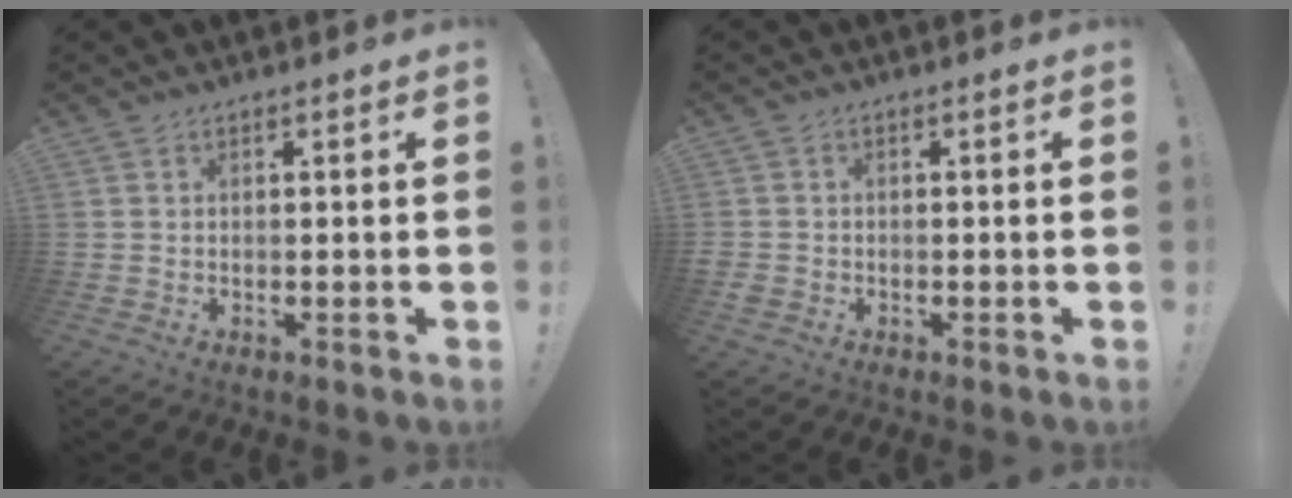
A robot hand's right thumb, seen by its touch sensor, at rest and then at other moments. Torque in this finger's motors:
{"motor_torque": [0.03, 0.25, -0.09, 0.00, 0.00]}